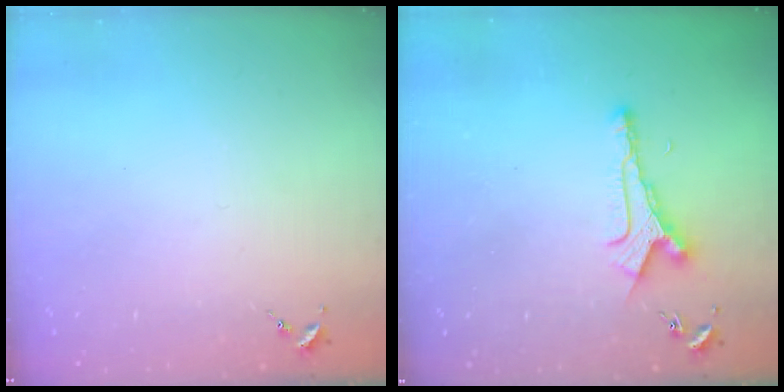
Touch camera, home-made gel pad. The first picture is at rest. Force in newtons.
{"total": 6.9, "press": 6.8, "slide": 1.0}